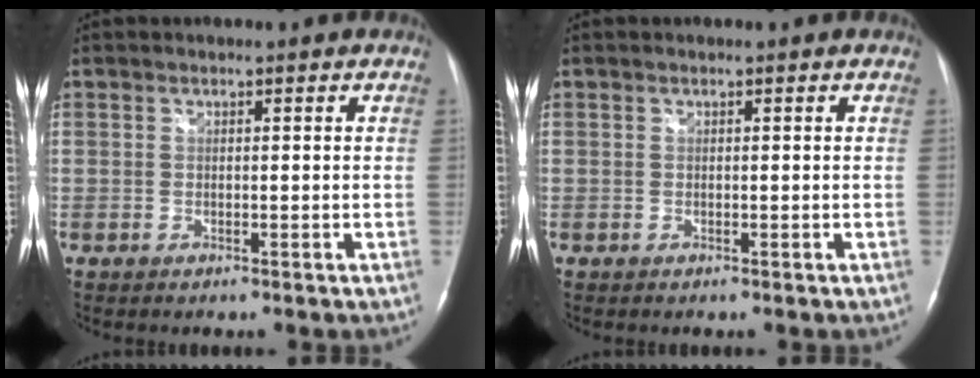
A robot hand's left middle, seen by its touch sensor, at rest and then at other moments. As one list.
[{"total": 0.0}]